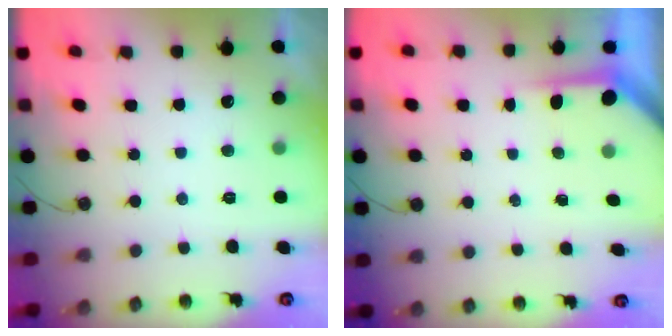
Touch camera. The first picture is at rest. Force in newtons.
{"total": 3.6, "press": 3.6, "slide": 0.4}